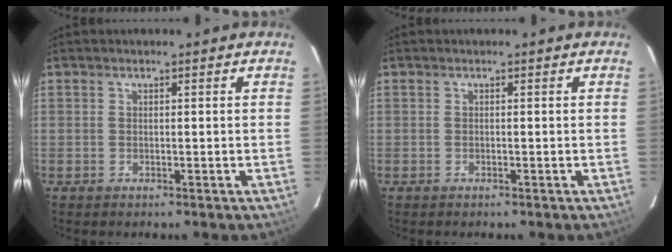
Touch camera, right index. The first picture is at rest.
{"total": 0.0}